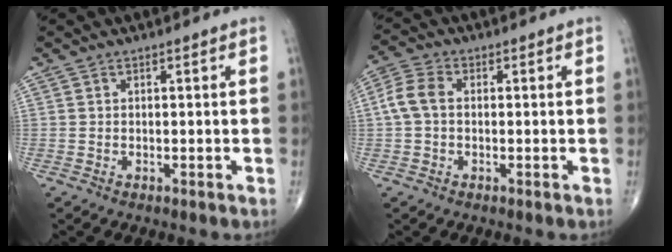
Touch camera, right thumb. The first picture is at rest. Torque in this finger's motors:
{"motor_torque": [-0.30, 0.37, 0.59, 0.07, 0.05]}